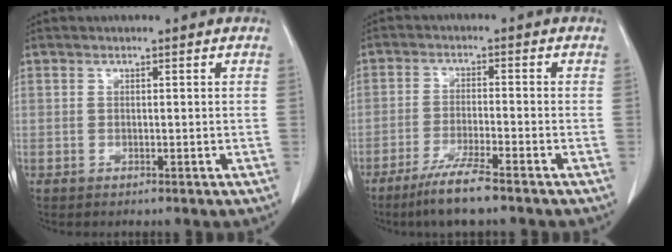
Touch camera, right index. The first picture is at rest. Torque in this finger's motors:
{"motor_torque": [0.43, -0.38, 0.39, 0.11]}